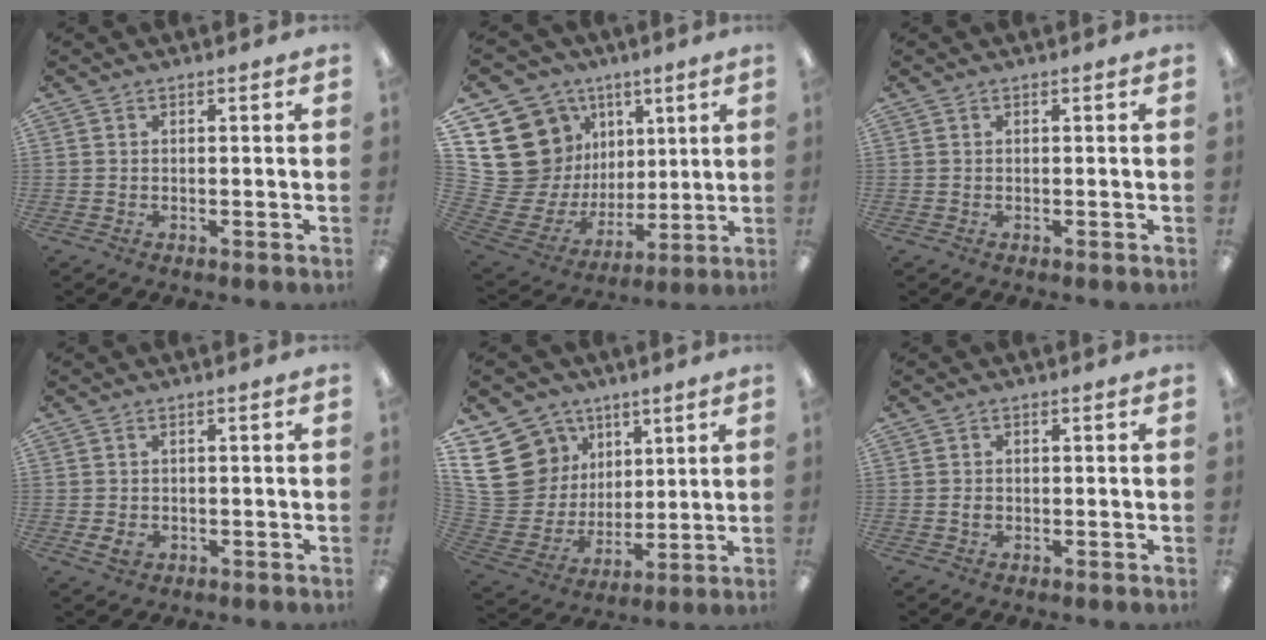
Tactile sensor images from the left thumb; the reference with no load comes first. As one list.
[{"total": 19.8, "force": [6.6, 17.4, 6.8], "torque": [-0.134, -0.057, 0.159]}, {"total": 0.0}, {"total": 3.7, "force": [-0.8, 2.4, 2.7], "torque": [-0.058, 0.002, -0.016]}, {"total": 18.9, "force": [7.6, 15.6, 7.7], "torque": [-0.168, -0.036, 0.158]}, {"total": 1.1, "force": [-0.2, 0.8, 0.8], "torque": [-0.015, 0.001, -0.004]}]